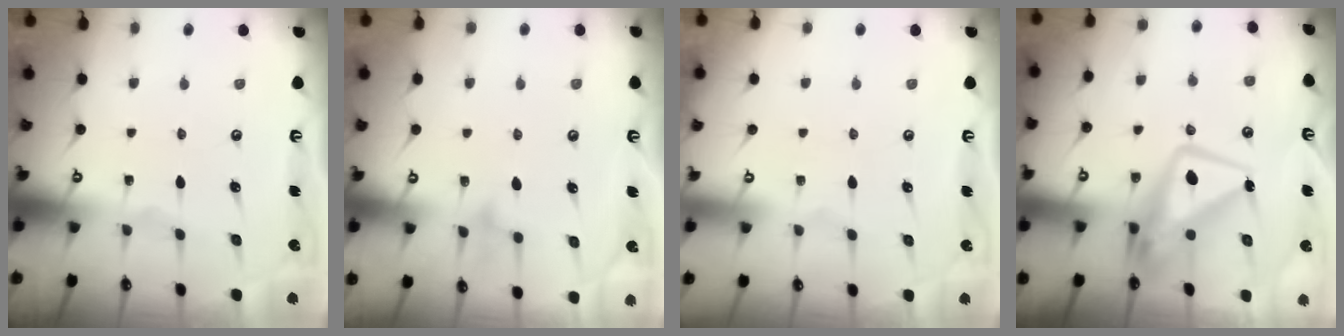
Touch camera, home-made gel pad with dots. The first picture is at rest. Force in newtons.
{"total": 7.5, "press": 7.4, "slide": 0.6}
{"total": 3.9, "press": 3.9, "slide": 0.1}
{"total": 10.5, "press": 10.4, "slide": 1.3}